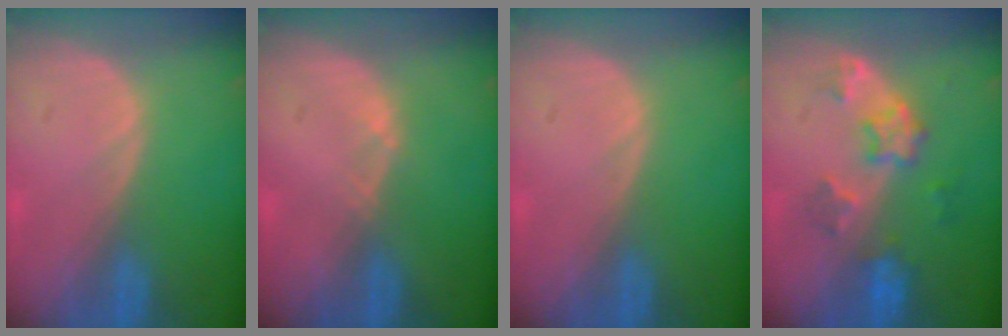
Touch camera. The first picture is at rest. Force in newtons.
{"total": 0.6, "press": 0.5, "slide": 0.2}
{"total": 0.0}
{"total": 6.0, "press": 5.5, "slide": 2.6}